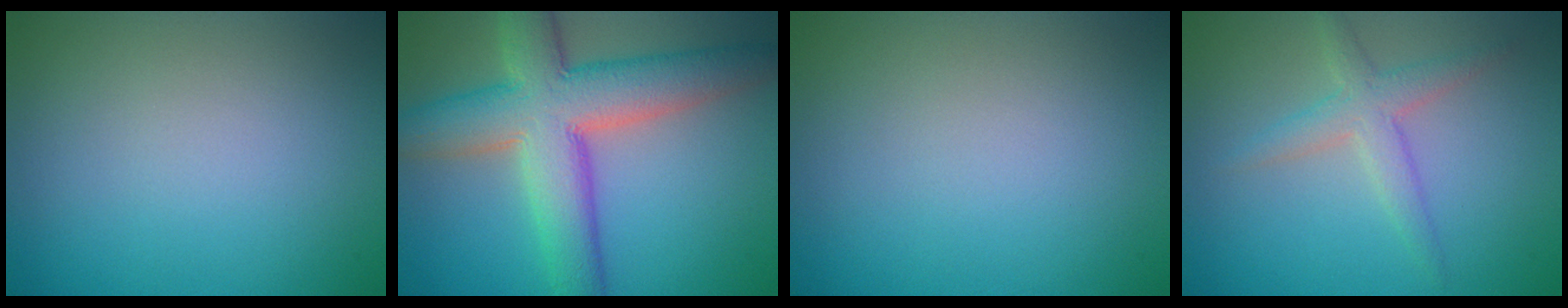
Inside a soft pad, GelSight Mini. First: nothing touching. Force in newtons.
{"total": 9.9, "press": 9.9, "slide": 0.5}
{"total": 0.0}
{"total": 2.6, "press": 2.6, "slide": 0.1}